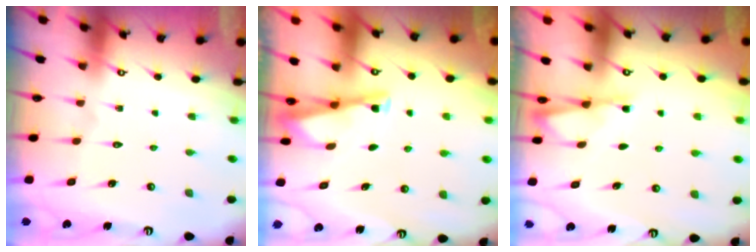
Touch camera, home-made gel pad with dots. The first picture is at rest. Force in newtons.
{"total": 3.4, "press": 3.4, "slide": 0.3}
{"total": 1.9, "press": 1.8, "slide": 0.4}